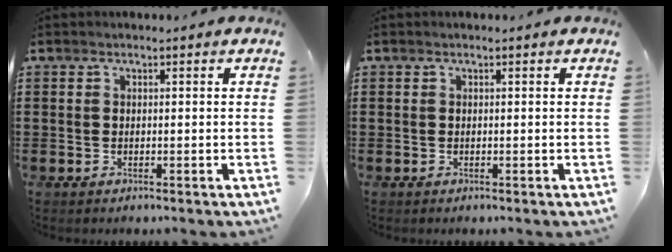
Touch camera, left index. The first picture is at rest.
{"total": 0.0}